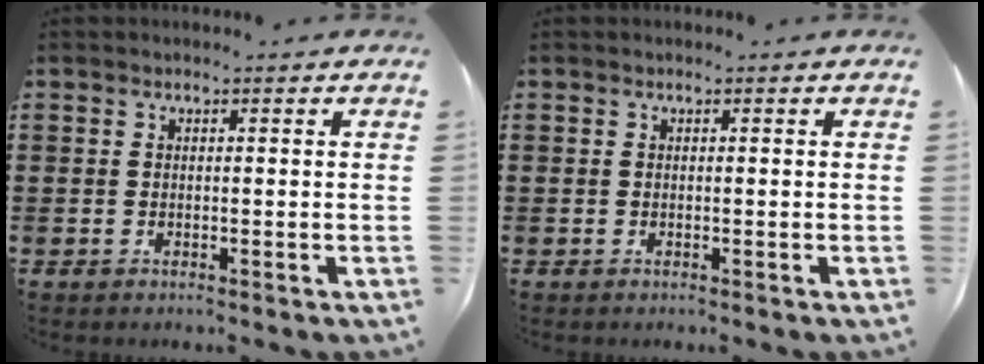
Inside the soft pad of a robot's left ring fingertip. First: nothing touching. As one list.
[{"total": 0.0}]